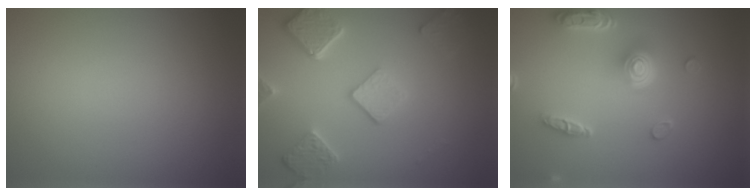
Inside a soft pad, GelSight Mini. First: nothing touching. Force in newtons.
{"total": 5.3, "press": 4.1, "slide": 3.4}
{"total": 5.2, "press": 4.0, "slide": 3.3}